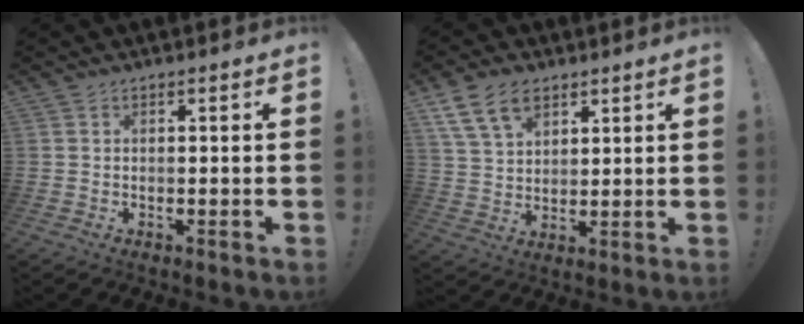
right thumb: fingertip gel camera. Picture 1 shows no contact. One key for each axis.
{"total": 11.7, "fx": 6.6, "fy": 7.5, "fz": 6.0, "tx": -0.098, "ty": -0.022, "tz": 0.128}